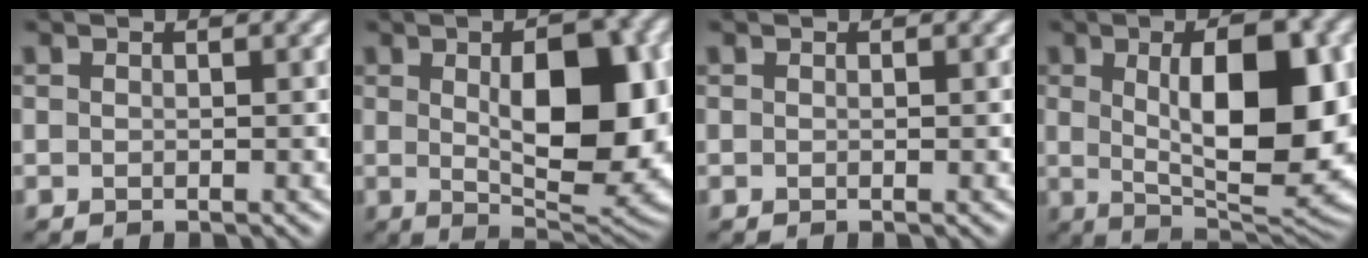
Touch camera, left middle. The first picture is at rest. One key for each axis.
{"total": 12.0, "fx": 0.9, "fy": 4.7, "fz": 11.0, "tx": -0.146, "ty": -0.002, "tz": 0.021}
{"total": 0.0}
{"total": 13.5, "fx": 1.4, "fy": 5.1, "fz": 12.4, "tx": -0.169, "ty": 0.004, "tz": 0.021}